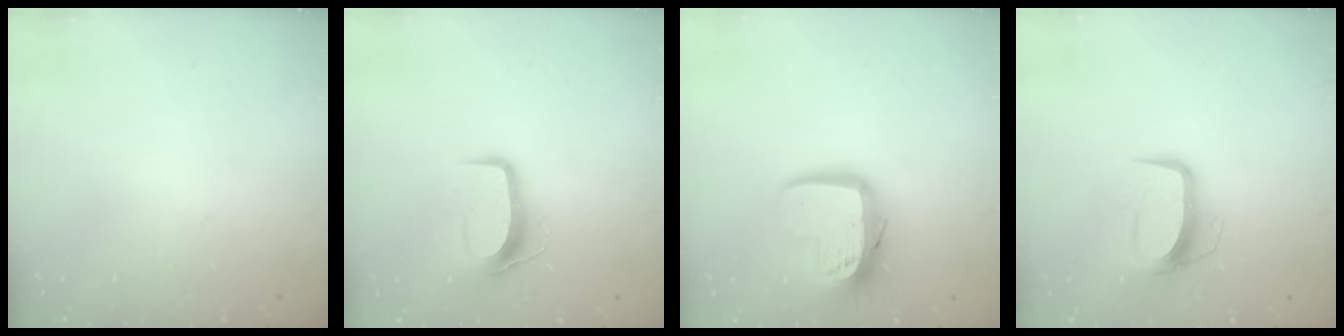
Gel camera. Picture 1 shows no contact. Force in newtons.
{"total": 8.8, "press": 8.7, "slide": 1.0}
{"total": 14.4, "press": 14.3, "slide": 1.4}
{"total": 10.9, "press": 10.9, "slide": 0.7}